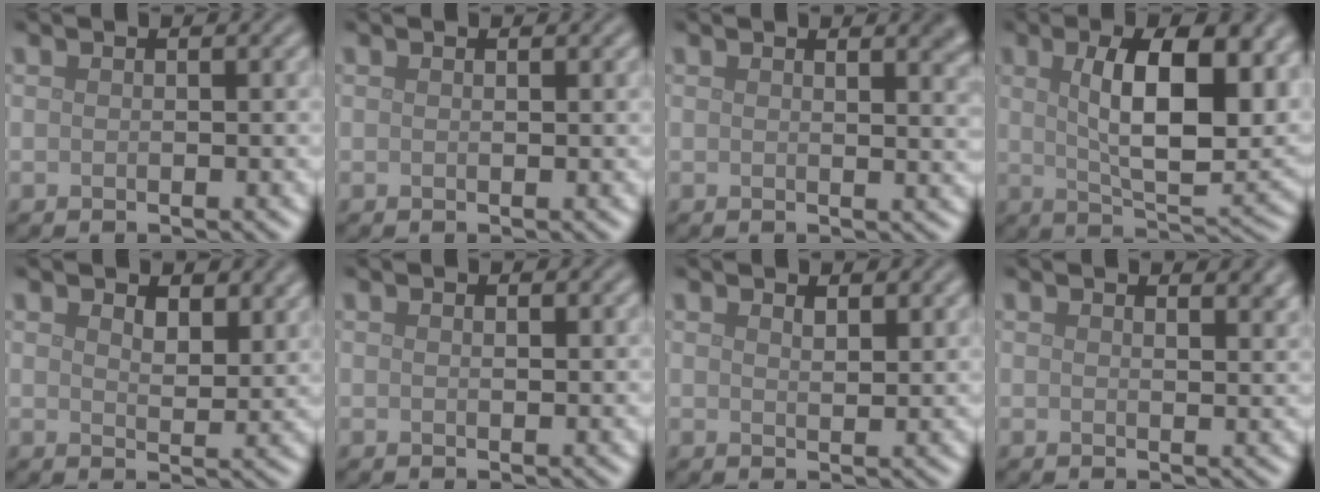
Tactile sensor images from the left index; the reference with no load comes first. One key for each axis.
{"total": 0.0}
{"total": 3.0, "fx": 1.8, "fy": 1.1, "fz": 2.1, "tx": -0.010, "ty": 0.003, "tz": 0.023}
{"total": 11.2, "fx": 2.8, "fy": 4.4, "fz": 9.9, "tx": -0.144, "ty": -0.002, "tz": 0.049}
{"total": 3.4, "fx": 2.3, "fy": 1.6, "fz": 1.8, "tx": -0.036, "ty": -0.006, "tz": 0.036}
{"total": 0.5, "fx": 0.4, "fy": 0.1, "fz": 0.3, "tx": -0.004, "ty": -0.002, "tz": 0.007}
{"total": 1.5, "fx": 1.2, "fy": 0.5, "fz": 0.7, "tx": -0.015, "ty": -0.003, "tz": 0.023}
{"total": 2.4, "fx": 2.1, "fy": 0.7, "fz": 1.0, "tx": -0.005, "ty": -0.001, "tz": 0.027}